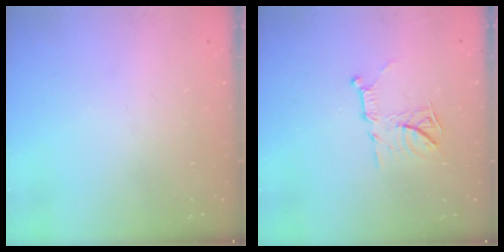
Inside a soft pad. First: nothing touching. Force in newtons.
{"total": 10.6, "press": 10.6, "slide": 0.8}